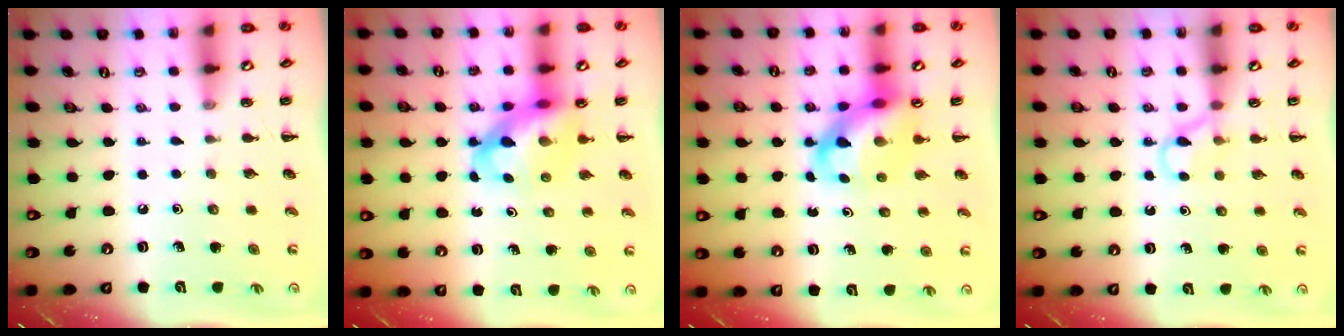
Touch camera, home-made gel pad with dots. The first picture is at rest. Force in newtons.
{"total": 12.0, "press": 11.6, "slide": 3.3}
{"total": 9.7, "press": 9.3, "slide": 2.5}
{"total": 3.9, "press": 3.7, "slide": 1.4}